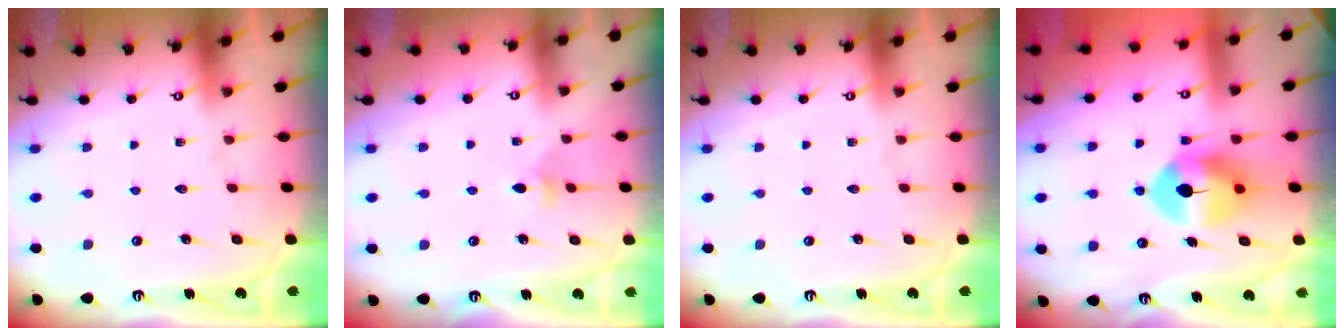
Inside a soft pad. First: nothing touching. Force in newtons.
{"total": 4.9, "press": 4.8, "slide": 0.8}
{"total": 0.0}
{"total": 9.7, "press": 9.6, "slide": 1.5}